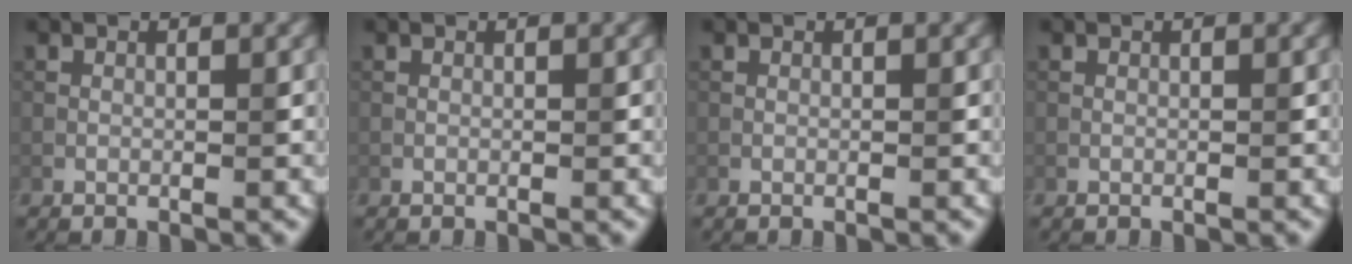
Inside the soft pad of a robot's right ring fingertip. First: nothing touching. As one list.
[{"total": 0.0}, {"total": 0.0}, {"total": 0.0}]